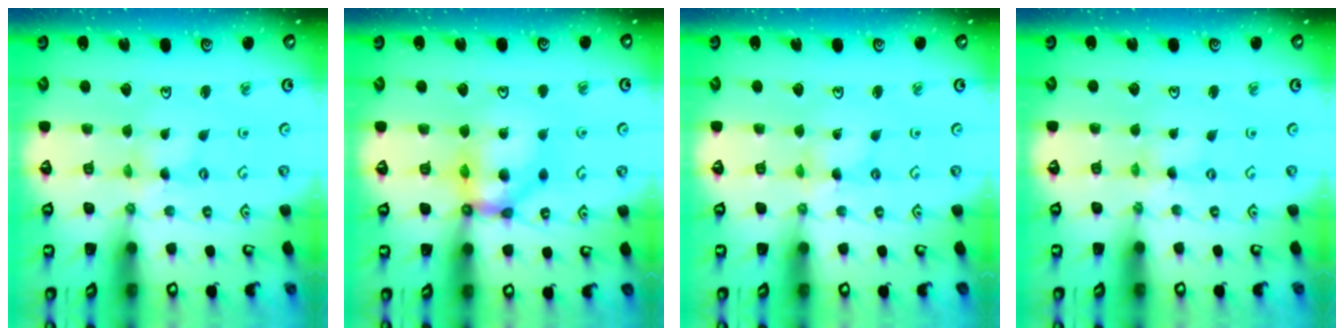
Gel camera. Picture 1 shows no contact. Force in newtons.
{"total": 10.4, "press": 10.3, "slide": 1.4}
{"total": 1.1, "press": 1.1, "slide": 0.1}
{"total": 0.0}